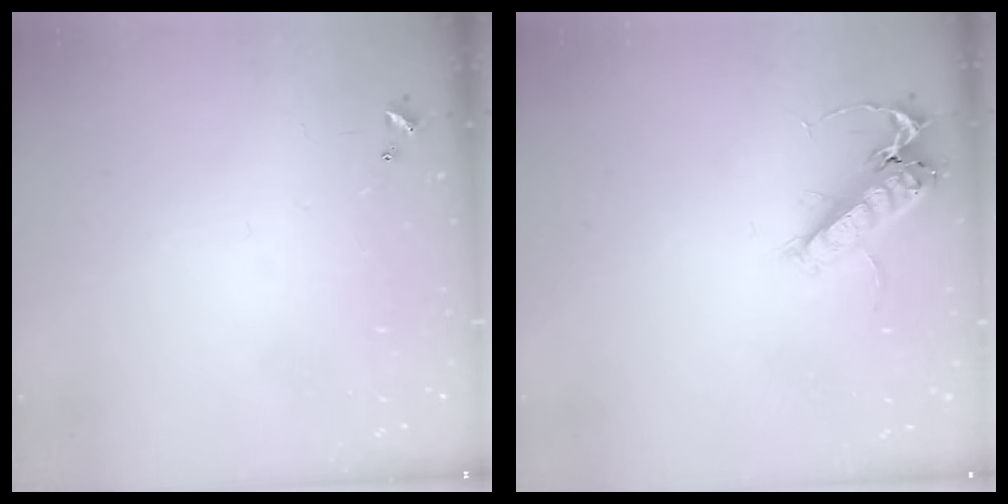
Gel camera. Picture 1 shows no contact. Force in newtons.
{"total": 14.1, "press": 14.0, "slide": 1.8}